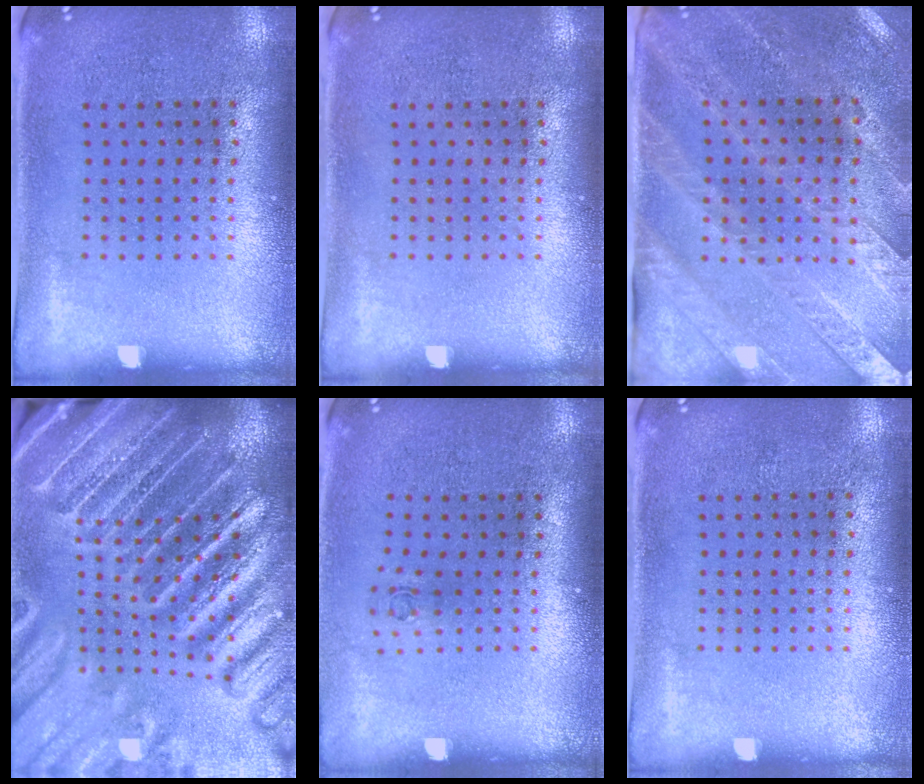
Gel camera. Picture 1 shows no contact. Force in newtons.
{"total": 0.0}
{"total": 2.7, "press": 2.5, "slide": 1.0}
{"total": 5.4, "press": 4.8, "slide": 2.7}
{"total": 0.6, "press": 0.3, "slide": 0.5}
{"total": 0.0}